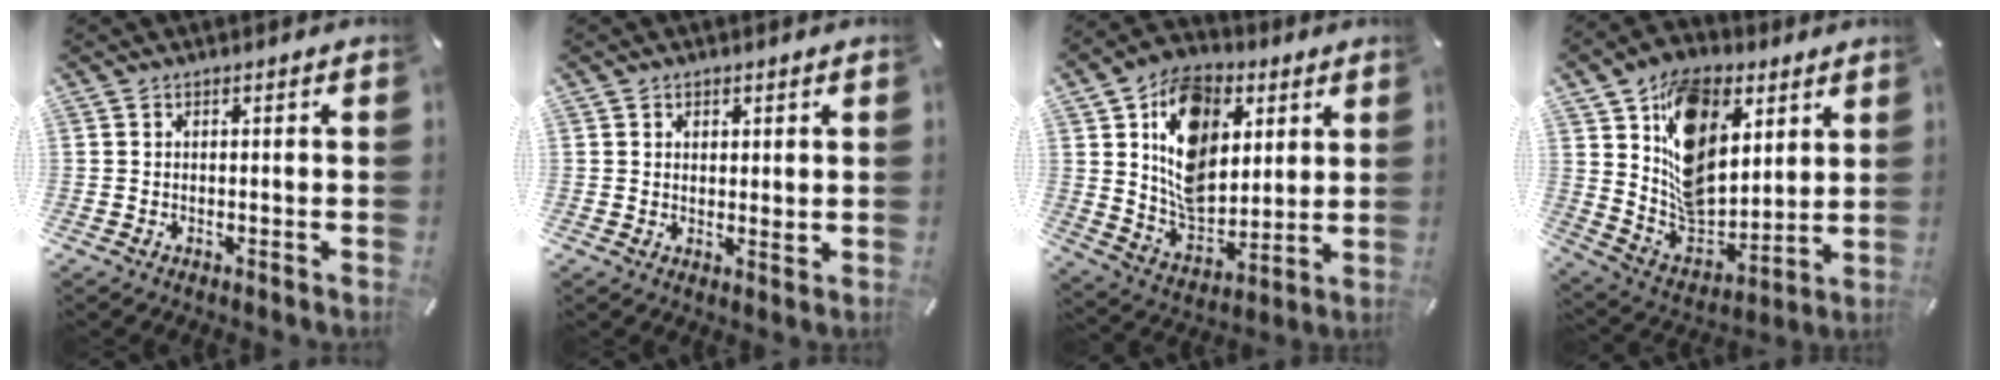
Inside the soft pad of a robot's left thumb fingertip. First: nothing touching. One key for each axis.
{"total": 2.0, "fx": 0.9, "fy": 1.4, "fz": 1.0, "tx": -0.004, "ty": -0.005, "tz": 0.013}
{"total": 15.8, "fx": 5.4, "fy": 12.1, "fz": 8.8, "tx": -0.174, "ty": -0.019, "tz": 0.101}
{"total": 16.5, "fx": 6.2, "fy": 12.3, "fz": 9.0, "tx": -0.148, "ty": -0.030, "tz": 0.123}